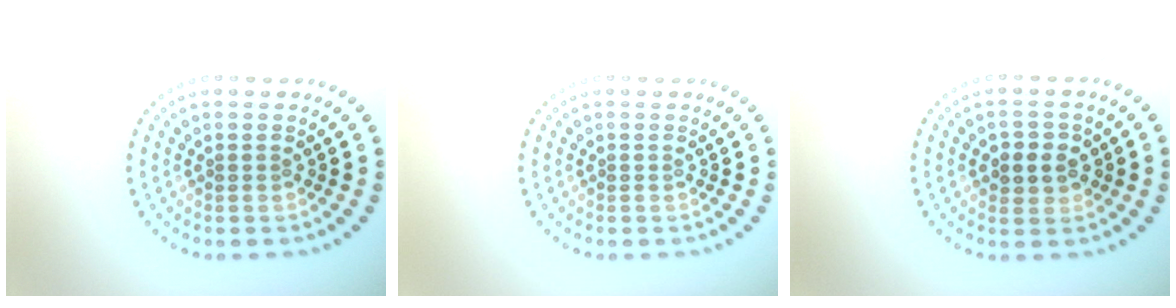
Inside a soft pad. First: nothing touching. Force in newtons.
{"total": 0.0}
{"total": 2.9, "press": 2.8, "slide": 0.7}